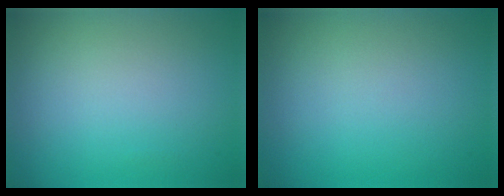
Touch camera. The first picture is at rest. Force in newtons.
{"total": 0.0}